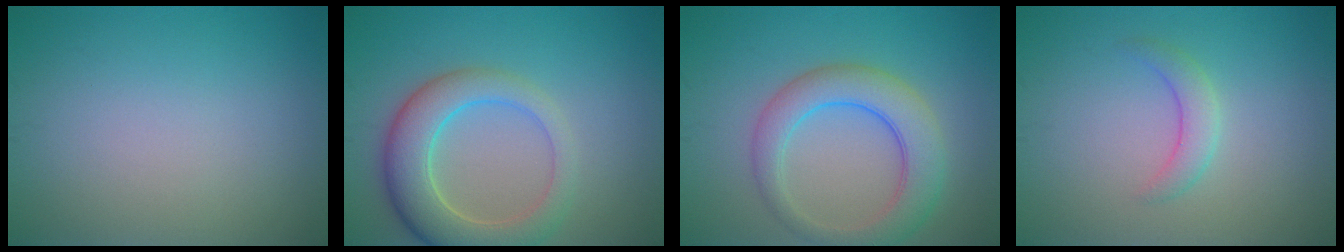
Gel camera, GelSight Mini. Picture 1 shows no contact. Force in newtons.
{"total": 6.3, "press": 6.3, "slide": 0.6}
{"total": 5.4, "press": 5.4, "slide": 0.1}
{"total": 2.0, "press": 2.0, "slide": 0.1}